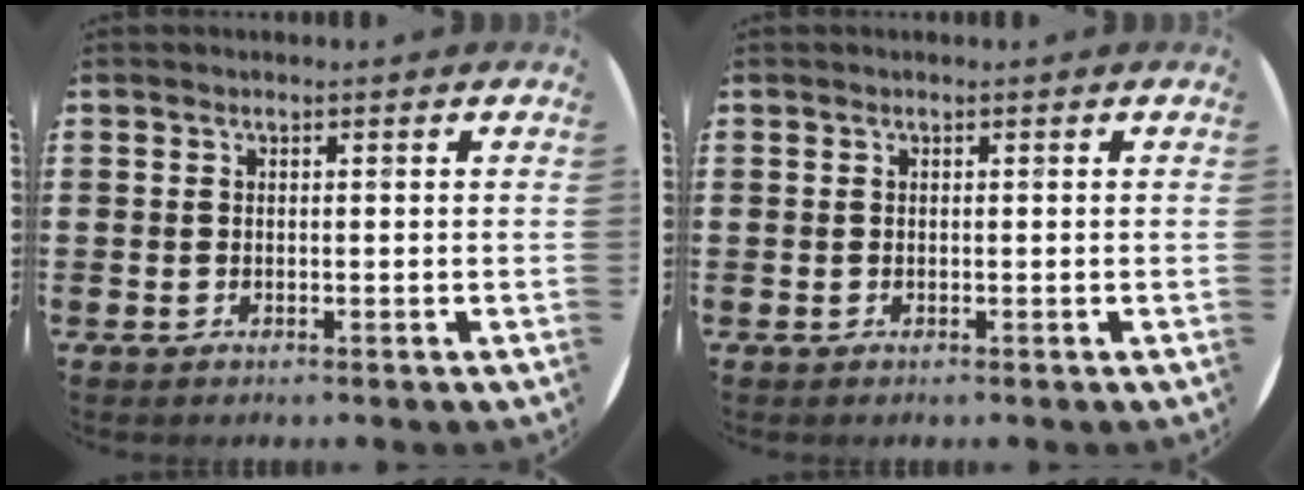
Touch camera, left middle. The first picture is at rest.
{"total": 0.0}